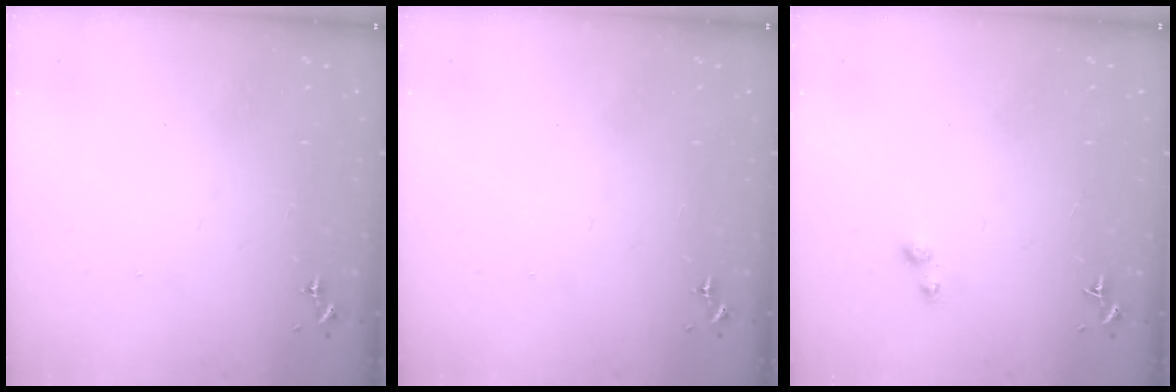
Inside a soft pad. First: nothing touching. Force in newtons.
{"total": 0.0}
{"total": 2.8, "press": 2.8, "slide": 0.3}